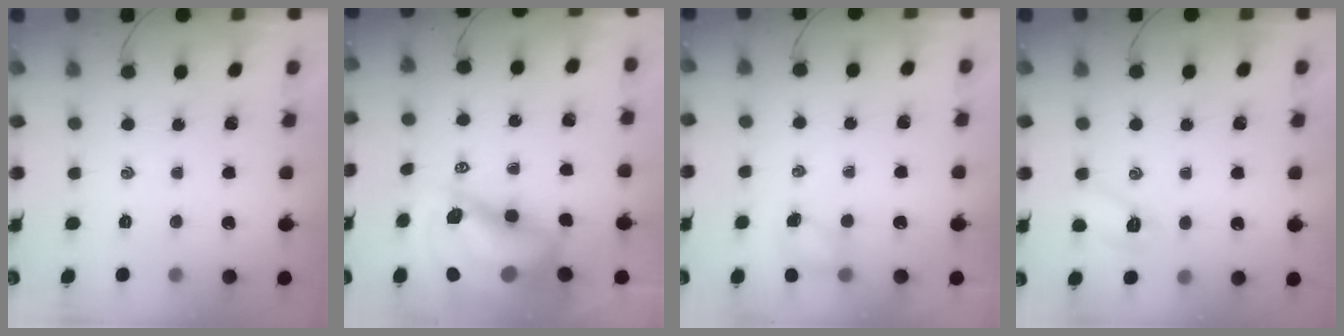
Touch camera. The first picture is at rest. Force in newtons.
{"total": 16.7, "press": 16.0, "slide": 4.6}
{"total": 5.0, "press": 4.9, "slide": 1.1}
{"total": 4.8, "press": 4.7, "slide": 1.2}